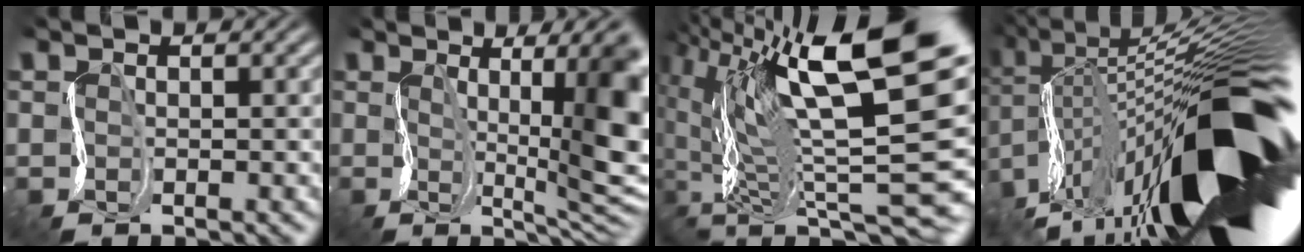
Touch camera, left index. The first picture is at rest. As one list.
[{"total": 12.0, "force": [1.1, 3.1, 11.5], "torque": [-0.139, 0.001, 0.022]}, {"total": 13.5, "force": [2.8, 5.8, 11.8], "torque": [-0.189, 0.006, 0.043]}, {"total": 19.4, "force": [-3.4, 6.9, 17.9], "torque": [-0.261, -0.006, -0.066]}]